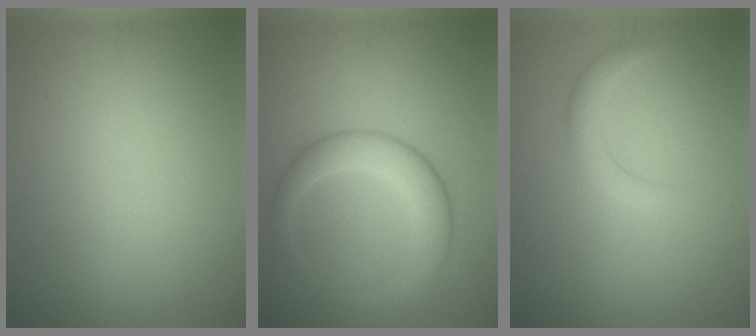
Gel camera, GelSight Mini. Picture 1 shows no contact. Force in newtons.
{"total": 4.8, "press": 4.8, "slide": 0.1}
{"total": 1.9, "press": 1.9, "slide": 0.2}